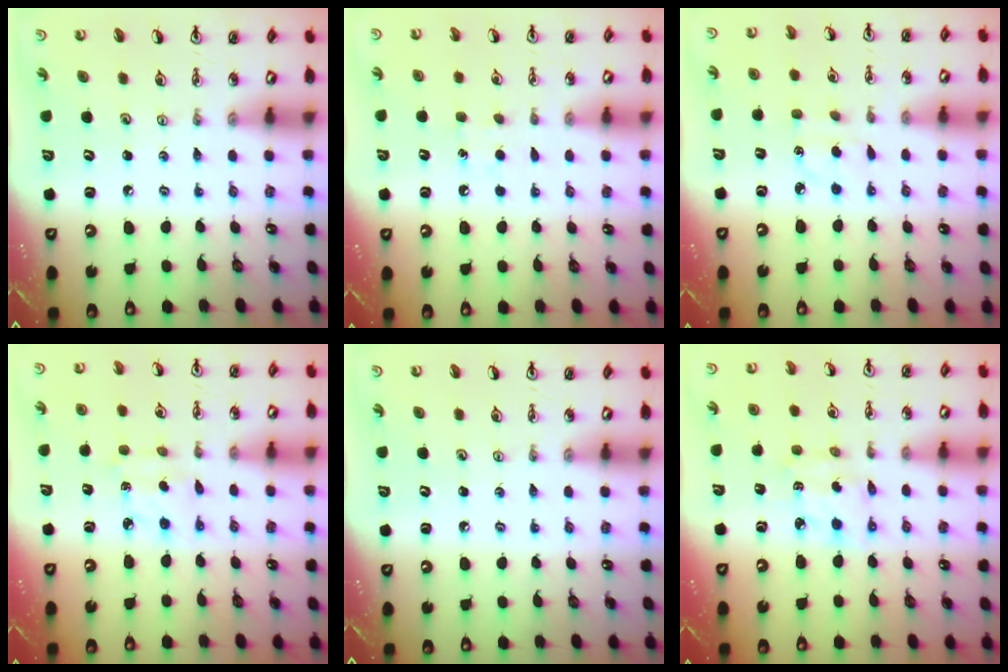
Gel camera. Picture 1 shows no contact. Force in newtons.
{"total": 5.6, "press": 5.6, "slide": 0.6}
{"total": 2.6, "press": 2.6, "slide": 0.5}
{"total": 2.8, "press": 2.8, "slide": 0.4}
{"total": 0.0}
{"total": 4.0, "press": 4.0, "slide": 0.2}